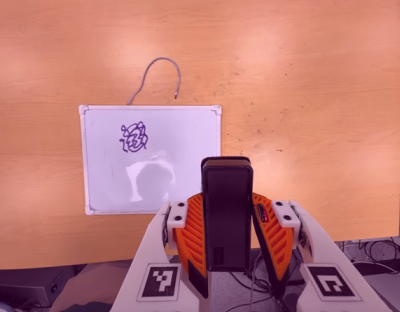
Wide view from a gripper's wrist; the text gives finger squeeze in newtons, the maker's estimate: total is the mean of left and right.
{"total": 5.2, "left": 4.2, "right": 6.2}